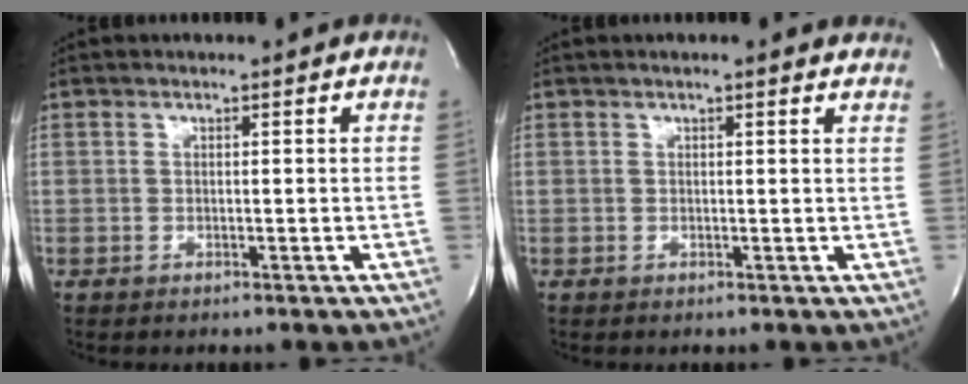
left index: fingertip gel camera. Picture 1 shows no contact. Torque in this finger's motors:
{"motor_torque": [0.02, -0.24, 0.08, -0.01]}